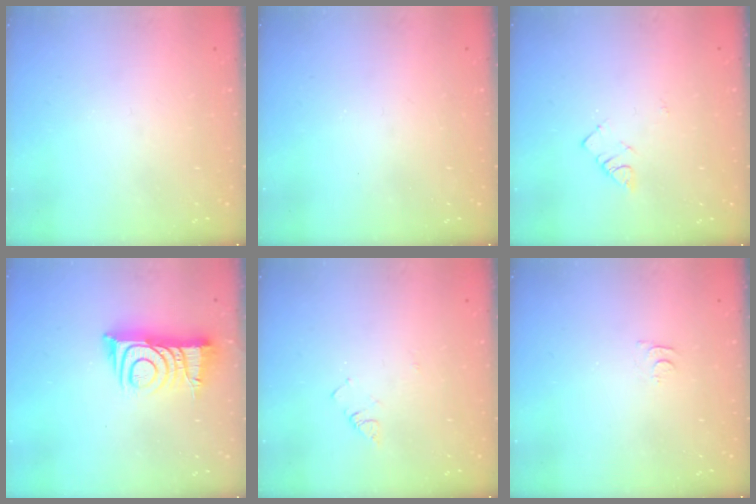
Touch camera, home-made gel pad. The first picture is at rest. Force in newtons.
{"total": 2.5, "press": 2.4, "slide": 0.4}
{"total": 2.8, "press": 2.7, "slide": 0.4}
{"total": 11.0, "press": 11.0, "slide": 0.6}
{"total": 3.1, "press": 3.1, "slide": 0.5}
{"total": 4.4, "press": 4.4, "slide": 0.4}